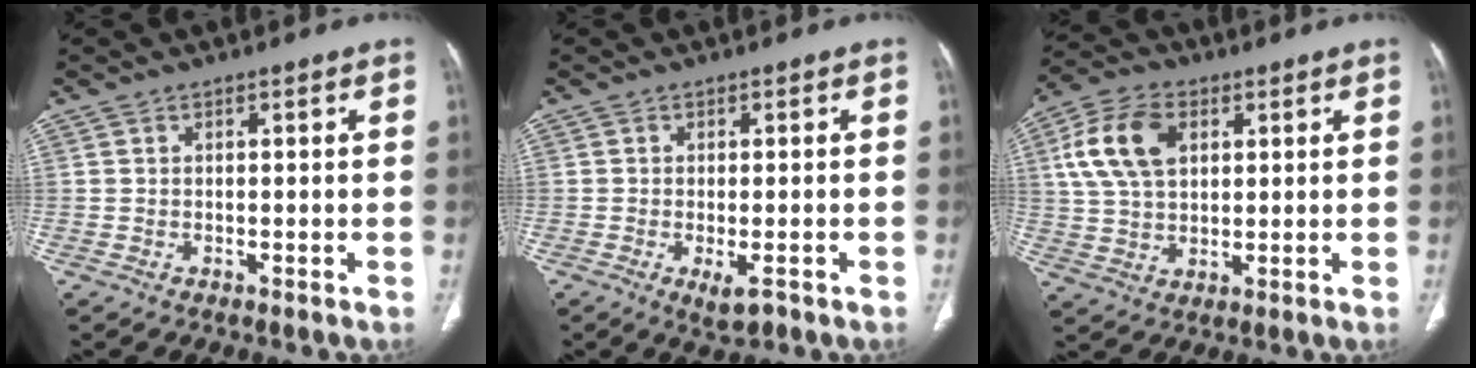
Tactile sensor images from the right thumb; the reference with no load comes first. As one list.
[{"total": 3.5, "force": [-1.5, 1.4, 2.8], "torque": [-0.044, -0.005, -0.018]}, {"total": 12.3, "force": [3.7, 7.9, 8.7], "torque": [-0.160, 0.007, 0.069]}]